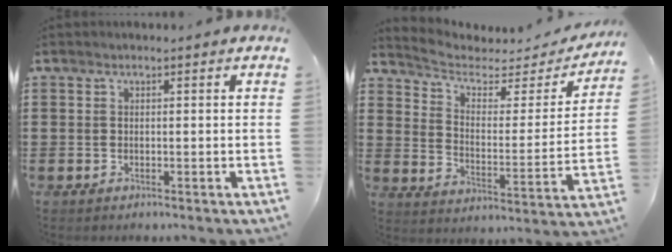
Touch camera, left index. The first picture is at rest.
{"total": 3.9, "force": [3.0, 1.8, 1.8], "torque": [-0.056, -0.020, 0.043]}